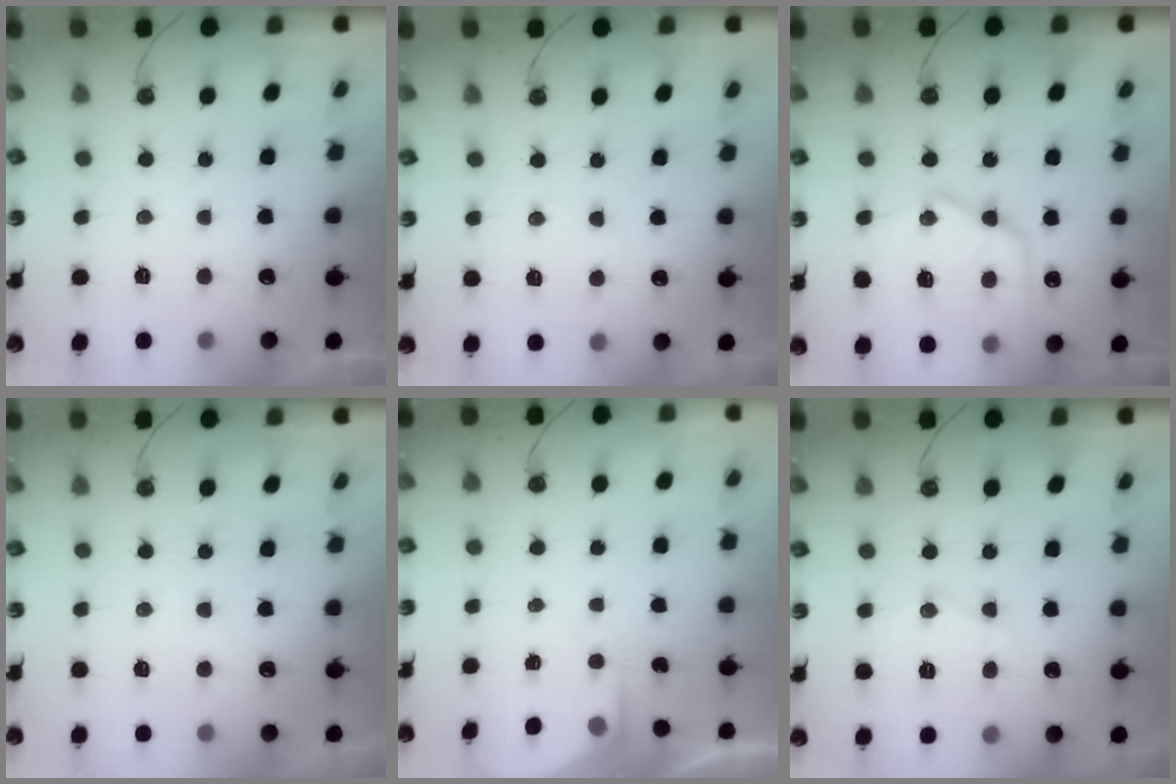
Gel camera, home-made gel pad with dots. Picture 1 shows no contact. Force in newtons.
{"total": 5.4, "press": 5.4, "slide": 0.7}
{"total": 18.1, "press": 18.0, "slide": 1.6}
{"total": 4.4, "press": 4.3, "slide": 0.6}
{"total": 2.3, "press": 2.3, "slide": 0.3}
{"total": 10.0, "press": 10.0, "slide": 0.2}